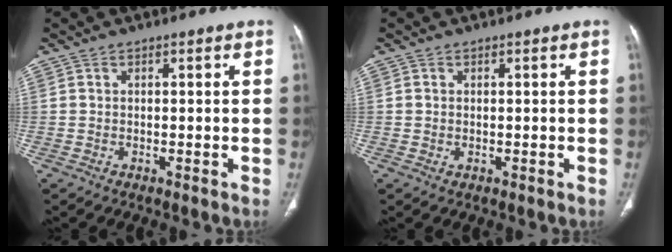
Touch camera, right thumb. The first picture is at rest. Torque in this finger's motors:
{"motor_torque": [-0.62, -0.24, -0.28, -0.08, -0.07]}